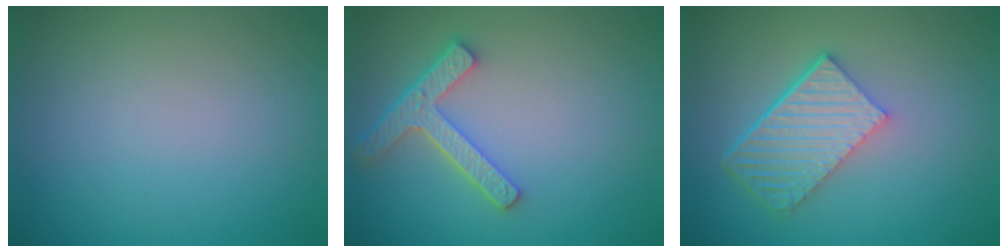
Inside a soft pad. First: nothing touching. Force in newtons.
{"total": 4.3, "press": 3.4, "slide": 2.6}
{"total": 6.0, "press": 4.2, "slide": 4.2}